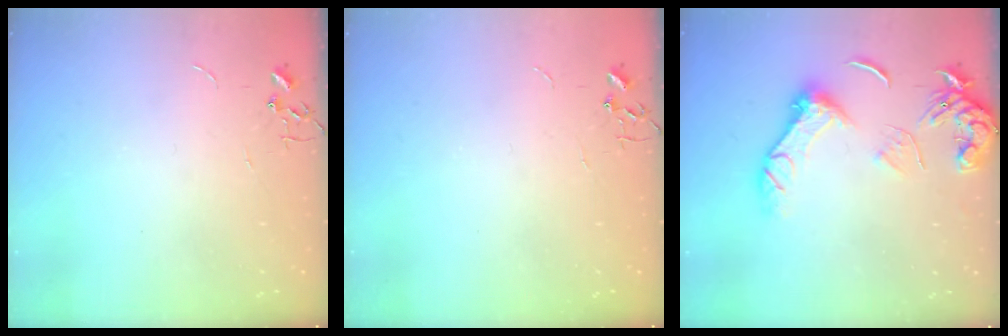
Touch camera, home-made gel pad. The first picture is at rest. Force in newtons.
{"total": 0.0}
{"total": 13.0, "press": 12.9, "slide": 1.4}